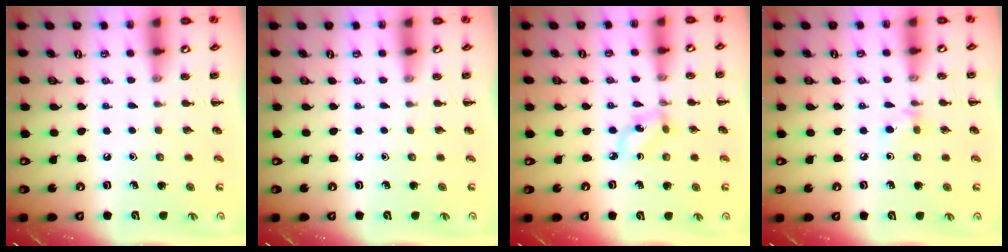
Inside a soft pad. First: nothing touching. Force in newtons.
{"total": 0.0}
{"total": 2.3, "press": 2.2, "slide": 0.5}
{"total": 4.8, "press": 4.4, "slide": 1.9}